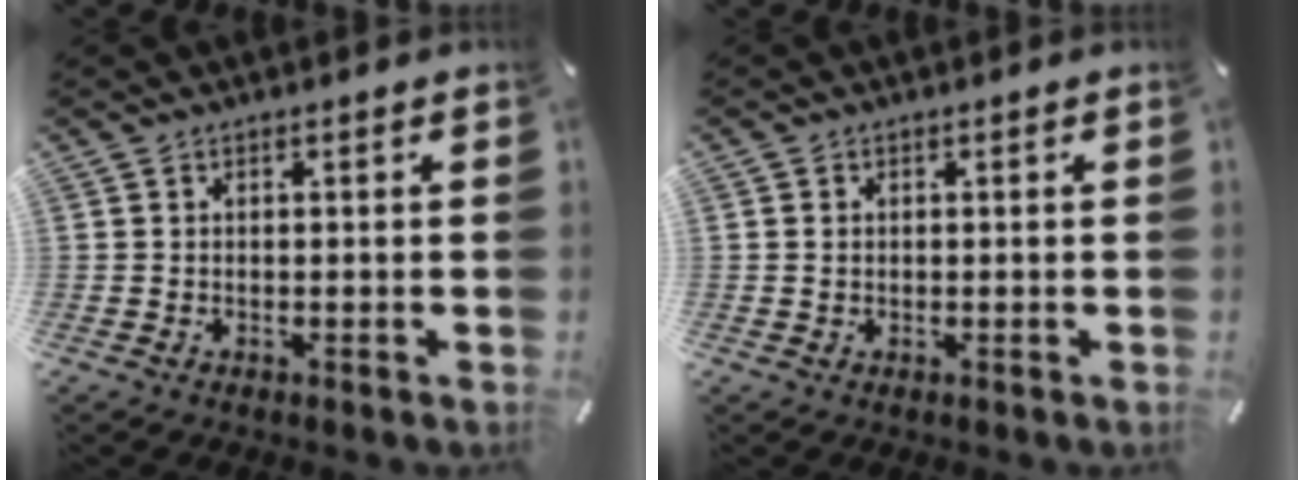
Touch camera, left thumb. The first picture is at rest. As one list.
[{"total": 1.1, "force": [0.2, 1.0, 0.4], "torque": [-0.007, 0.007, 0.001]}]